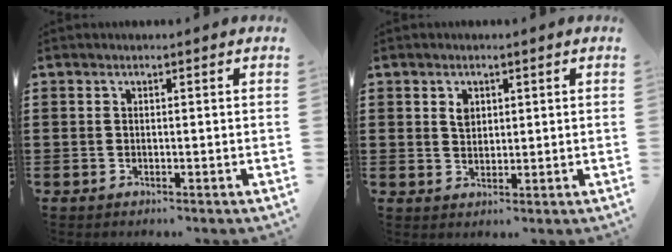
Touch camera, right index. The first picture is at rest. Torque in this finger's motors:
{"motor_torque": [0.09, 0.03, 0.05, 0.03]}